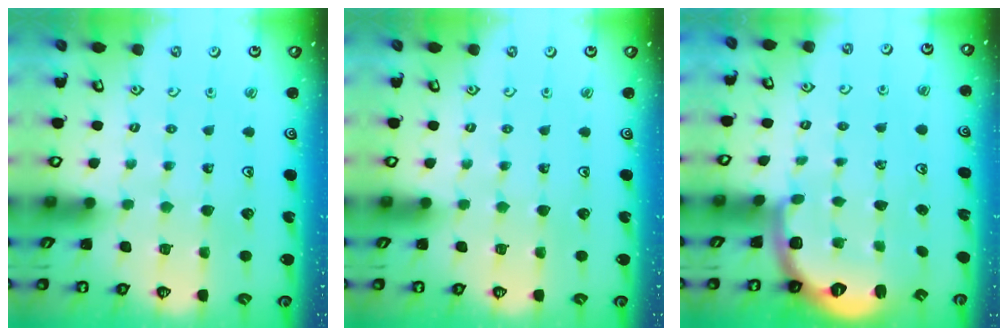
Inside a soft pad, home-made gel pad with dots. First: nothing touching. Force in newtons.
{"total": 0.0}
{"total": 2.6, "press": 1.5, "slide": 2.1}